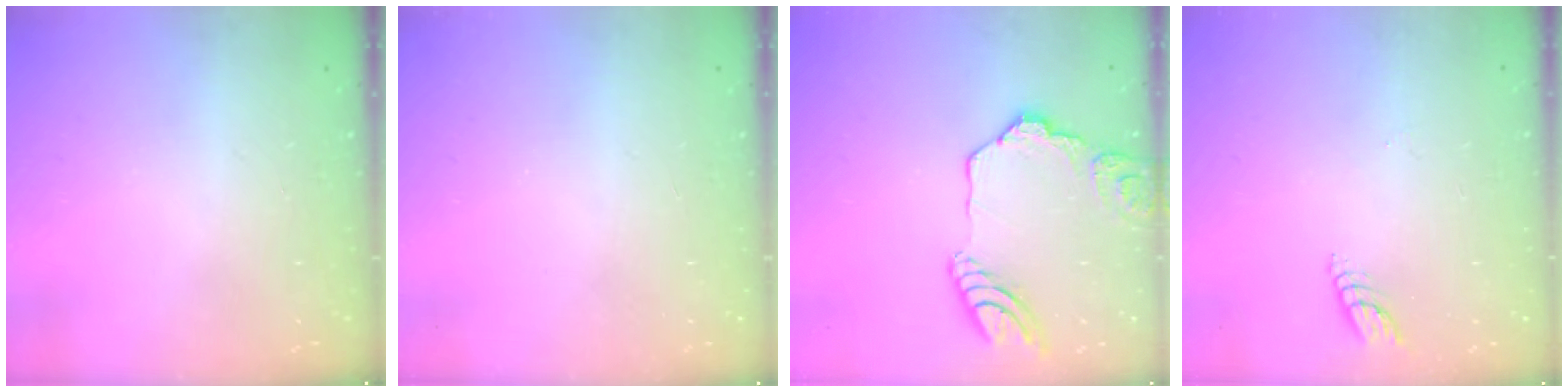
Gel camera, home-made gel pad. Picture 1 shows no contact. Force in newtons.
{"total": 0.0}
{"total": 15.3, "press": 15.2, "slide": 1.7}
{"total": 3.9, "press": 3.9, "slide": 0.4}